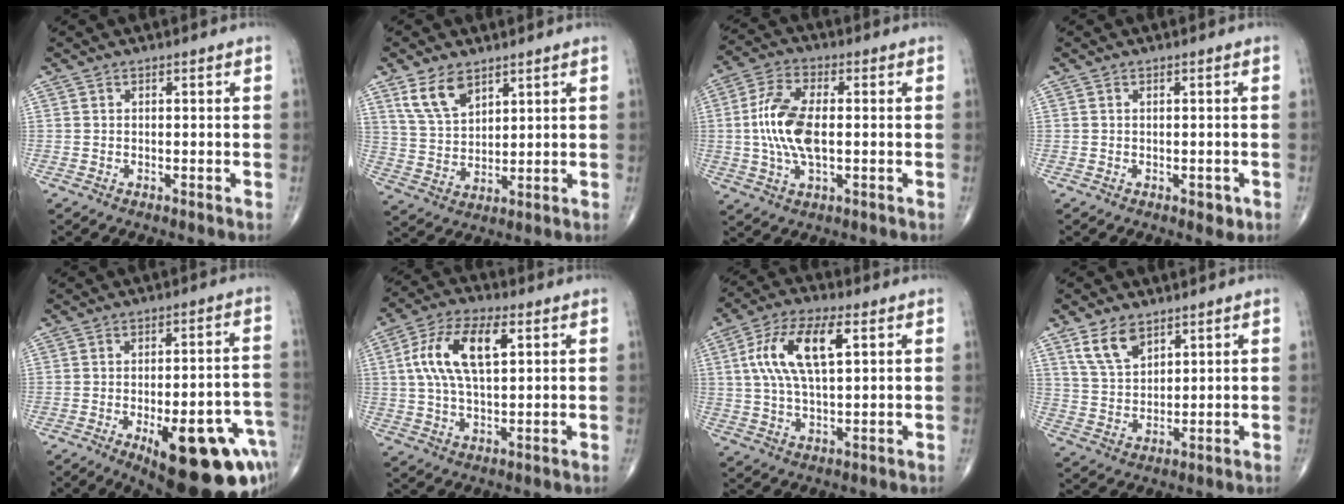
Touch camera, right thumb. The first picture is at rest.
{"total": 8.1, "force": [5.0, 4.4, 4.6], "torque": [-0.075, -0.023, 0.108]}
{"total": 11.6, "force": [-0.2, 5.4, 10.2], "torque": [-0.217, 0.010, -0.004]}
{"total": 1.9, "force": [-0.6, 1.1, 1.4], "torque": [-0.011, -0.001, -0.004]}
{"total": 23.2, "force": [-10.3, 8.6, 18.9], "torque": [-0.170, 0.038, -0.123]}
{"total": 12.9, "force": [3.3, 5.9, 10.9], "torque": [-0.215, 0.011, 0.060]}
{"total": 13.0, "force": [3.6, 5.4, 11.3], "torque": [-0.225, 0.011, 0.066]}
{"total": 7.5, "force": [4.6, 4.1, 4.2], "torque": [-0.066, -0.023, 0.098]}